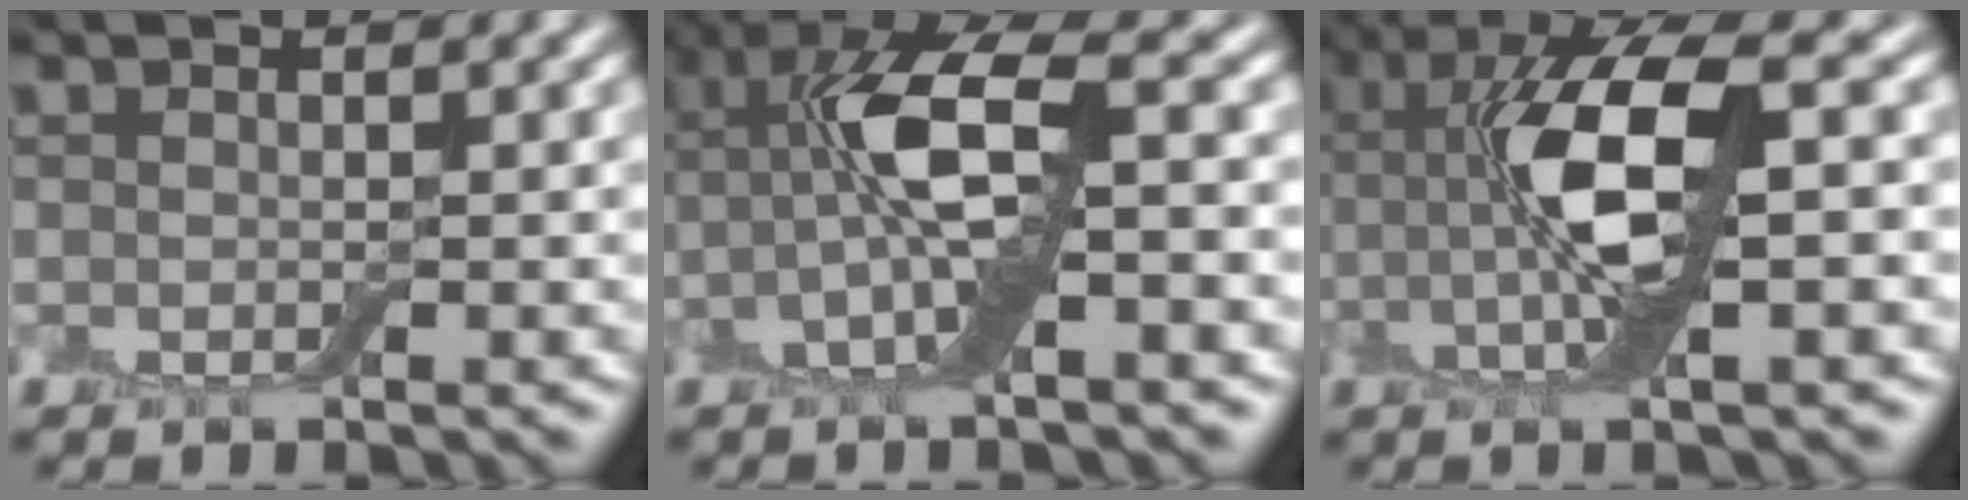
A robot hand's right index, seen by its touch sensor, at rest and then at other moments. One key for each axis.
{"total": 7.3, "fx": -1.0, "fy": 2.3, "fz": 6.8, "tx": -0.137, "ty": 0.022, "tz": -0.027}
{"total": 7.5, "fx": 0.1, "fy": 2.2, "fz": 7.1, "tx": -0.136, "ty": 0.002, "tz": 0.001}